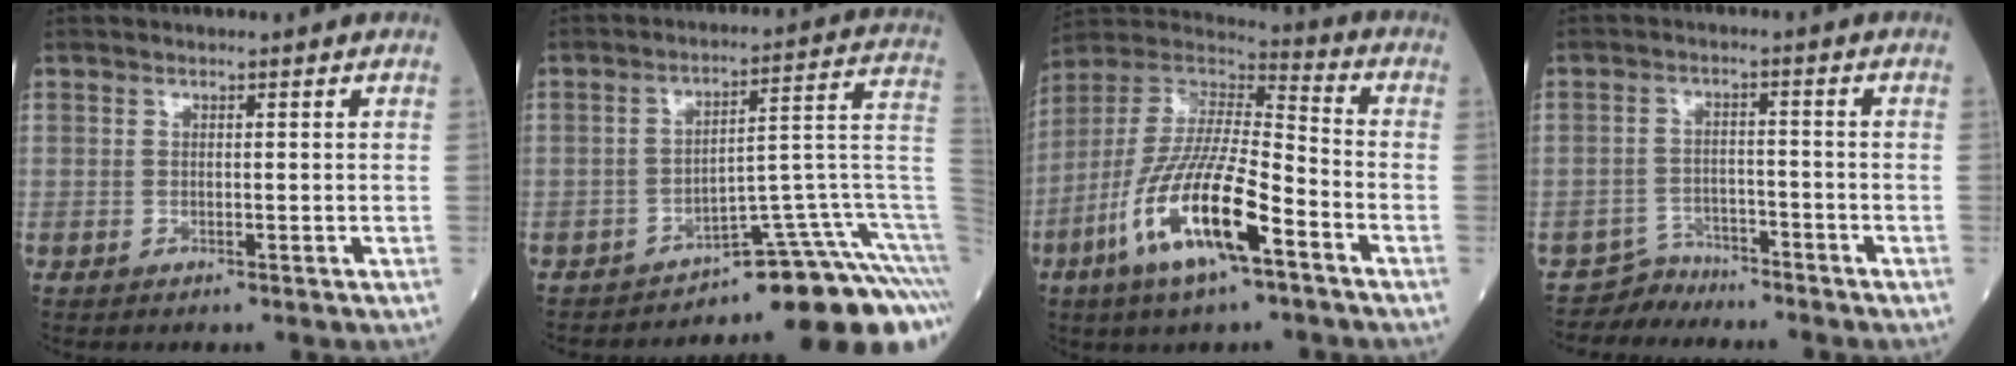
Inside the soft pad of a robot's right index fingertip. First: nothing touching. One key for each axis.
{"total": 16.2, "fx": -13.2, "fy": 0.2, "fz": 9.5, "tx": -0.051, "ty": 0.069, "tz": -0.181}
{"total": 18.8, "fx": -8.6, "fy": 4.1, "fz": 16.2, "tx": -0.353, "ty": -0.024, "tz": -0.161}
{"total": 4.8, "fx": -4.4, "fy": 1.6, "fz": -0.8, "tx": 0.009, "ty": 0.003, "tz": -0.078}